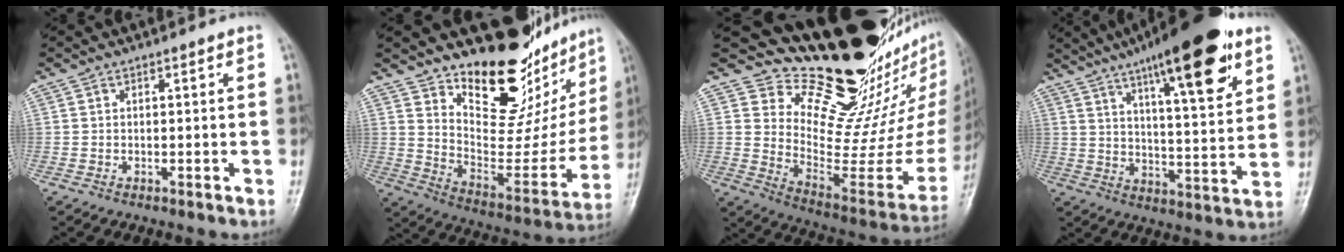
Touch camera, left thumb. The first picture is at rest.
{"total": 22.6, "force": [17.1, 9.6, 11.2], "torque": [-0.103, -0.123, 0.261]}
{"total": 24.9, "force": [20.1, 8.6, 11.9], "torque": [-0.121, -0.164, 0.298]}
{"total": 21.7, "force": [12.5, 5.3, 16.9], "torque": [-0.236, -0.038, 0.192]}